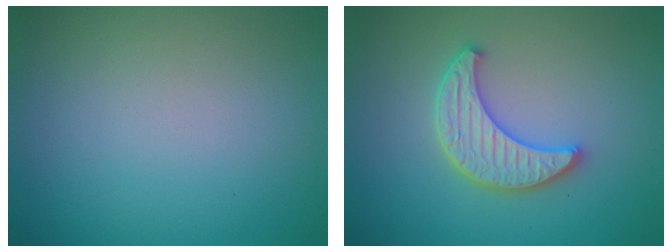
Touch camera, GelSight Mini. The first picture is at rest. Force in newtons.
{"total": 4.2, "press": 3.8, "slide": 1.9}